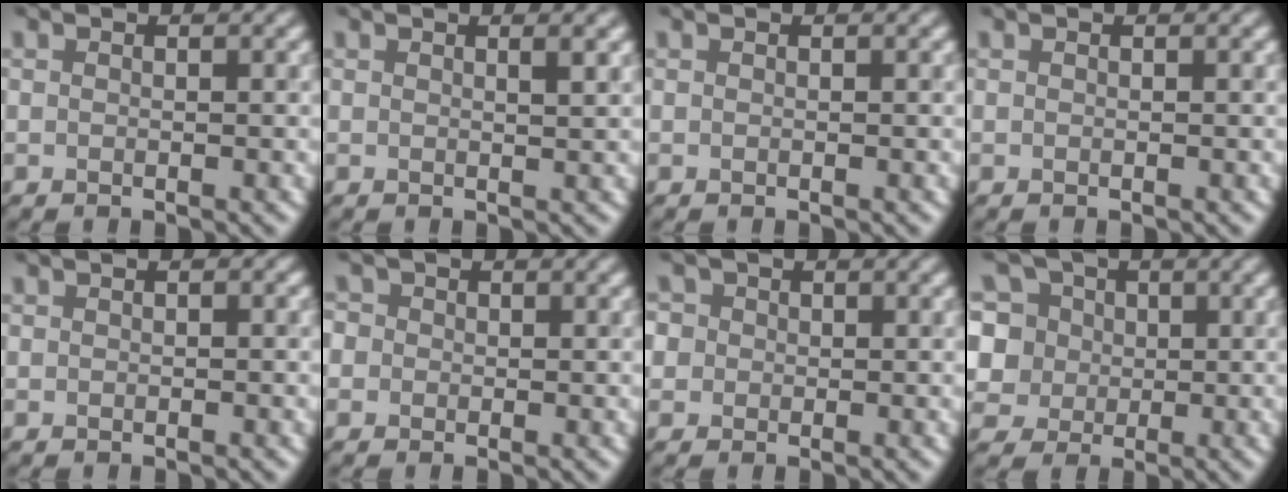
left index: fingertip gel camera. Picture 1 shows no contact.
{"total": 1.3, "force": [0.6, 0.0, 1.1], "torque": [-0.016, 0.000, 0.007]}
{"total": 0.0}
{"total": 0.0}
{"total": 0.5, "force": [0.1, 0.4, 0.3], "torque": [-0.005, -0.001, -0.002]}
{"total": 2.4, "force": [0.7, 2.2, 0.7], "torque": [0.015, 0.020, -0.024]}
{"total": 4.3, "force": [1.3, 3.8, 1.5], "torque": [-0.020, 0.035, -0.011]}
{"total": 9.9, "force": [3.2, 8.6, 4.0], "torque": [-0.098, 0.040, 0.035]}